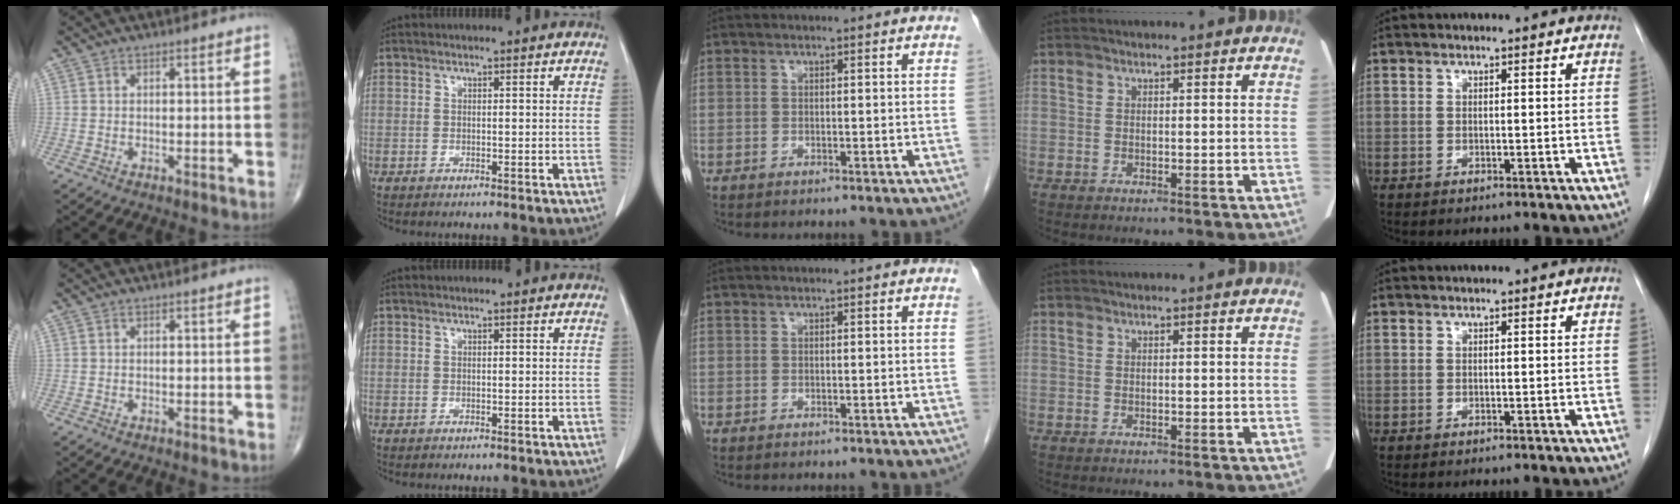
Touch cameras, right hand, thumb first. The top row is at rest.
{}